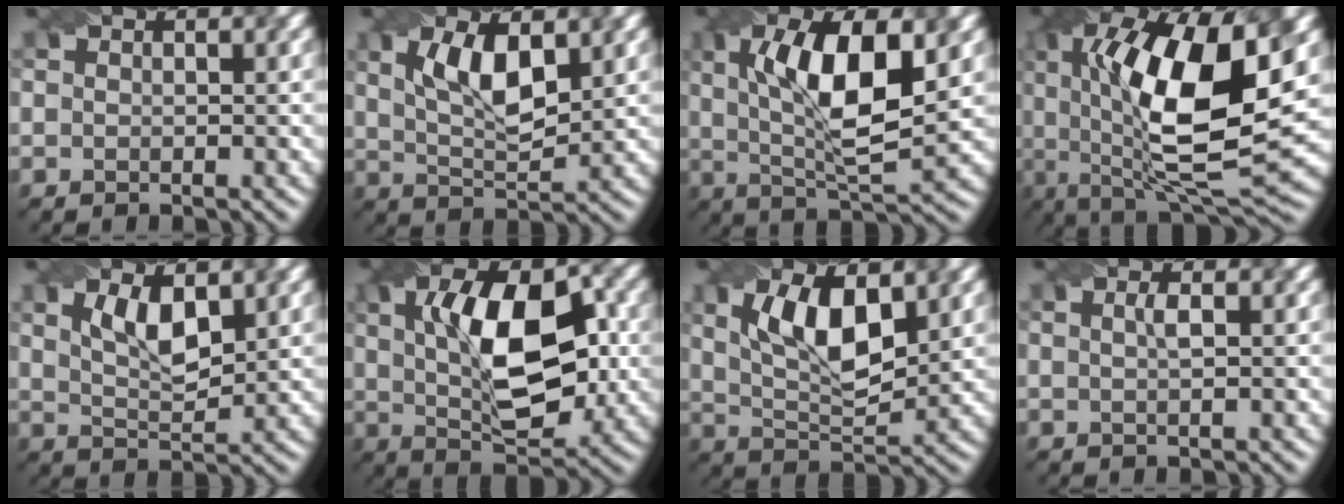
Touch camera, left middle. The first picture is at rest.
{"total": 6.1, "force": [2.0, 2.4, 5.2], "torque": [-0.102, 0.001, 0.039]}
{"total": 10.4, "force": [2.3, 3.6, 9.5], "torque": [-0.165, 0.005, 0.039]}
{"total": 15.3, "force": [2.4, 5.2, 14.2], "torque": [-0.239, -0.004, 0.038]}
{"total": 4.1, "force": [1.8, 1.6, 3.3], "torque": [-0.068, -0.002, 0.035]}
{"total": 10.5, "force": [1.3, 4.7, 9.3], "torque": [-0.150, 0.012, 0.021]}
{"total": 7.7, "force": [2.4, 3.2, 6.6], "torque": [-0.124, 0.004, 0.043]}
{"total": 1.2, "force": [0.2, 0.3, 1.1], "torque": [-0.021, 0.004, 0.003]}